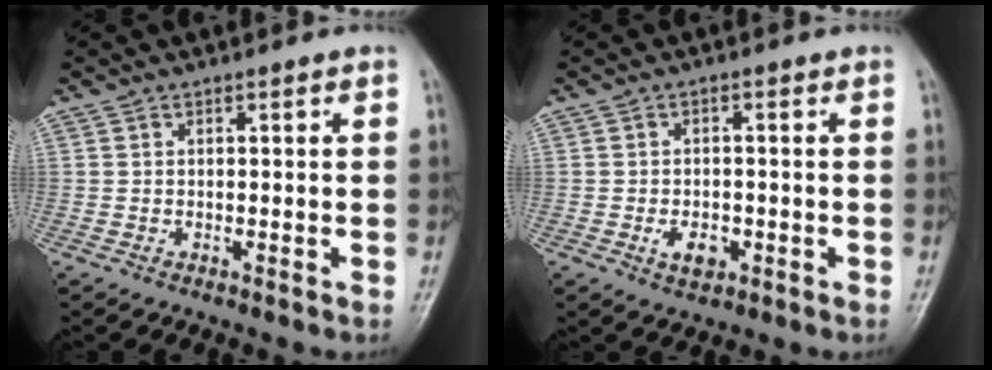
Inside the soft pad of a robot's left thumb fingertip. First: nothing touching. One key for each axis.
{"total": 3.9, "fx": -1.3, "fy": 2.6, "fz": 2.6, "tx": -0.034, "ty": 0.002, "tz": -0.016}